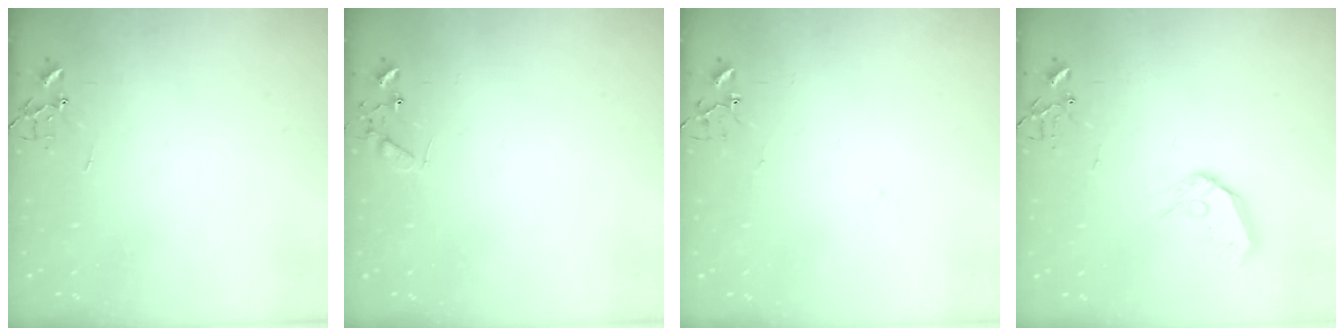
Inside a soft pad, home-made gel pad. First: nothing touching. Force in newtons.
{"total": 6.1, "press": 6.1, "slide": 0.5}
{"total": 5.7, "press": 5.6, "slide": 0.7}
{"total": 10.5, "press": 10.5, "slide": 1.3}